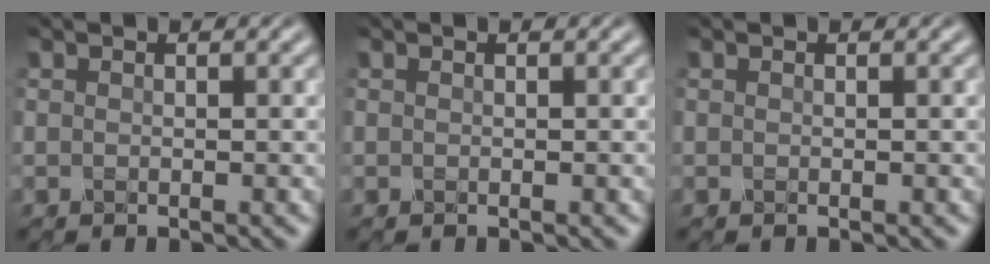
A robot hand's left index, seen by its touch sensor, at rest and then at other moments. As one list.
[{"total": 0.0}, {"total": 0.0}]